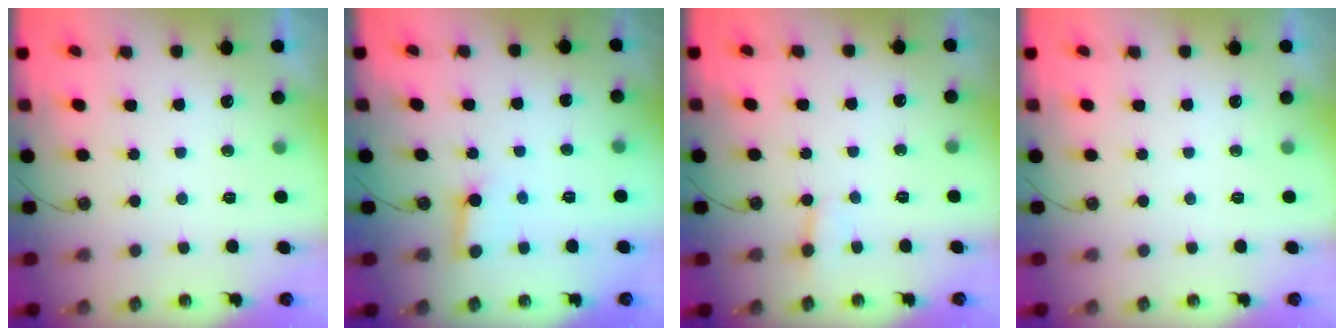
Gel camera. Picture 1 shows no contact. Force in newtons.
{"total": 4.0, "press": 3.9, "slide": 0.4}
{"total": 2.8, "press": 2.8, "slide": 0.3}
{"total": 0.0}